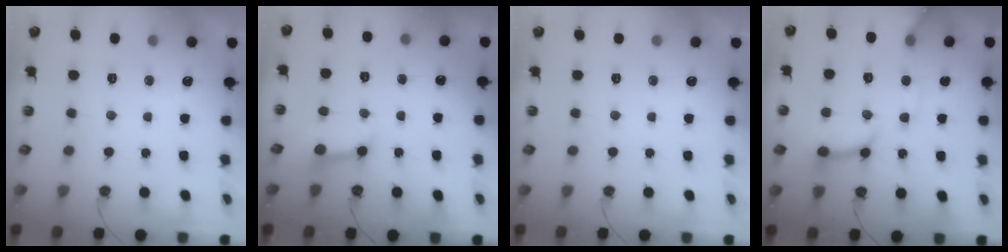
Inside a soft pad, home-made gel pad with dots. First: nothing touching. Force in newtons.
{"total": 5.2, "press": 5.2, "slide": 0.6}
{"total": 0.0}
{"total": 12.2, "press": 12.2, "slide": 1.1}